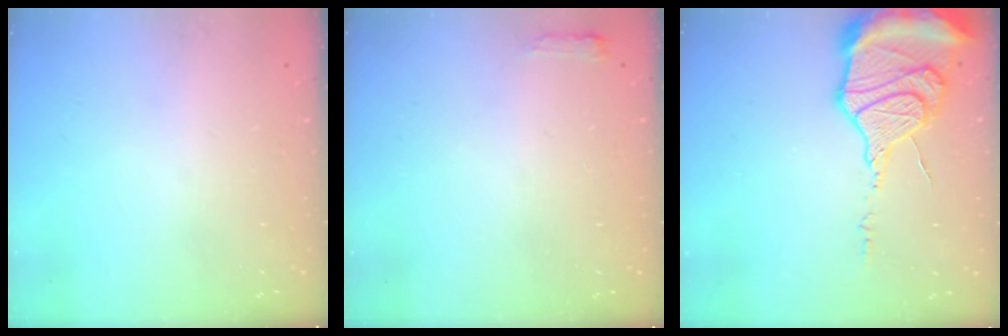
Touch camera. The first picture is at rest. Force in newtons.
{"total": 2.7, "press": 2.6, "slide": 0.5}
{"total": 18.9, "press": 18.8, "slide": 1.8}